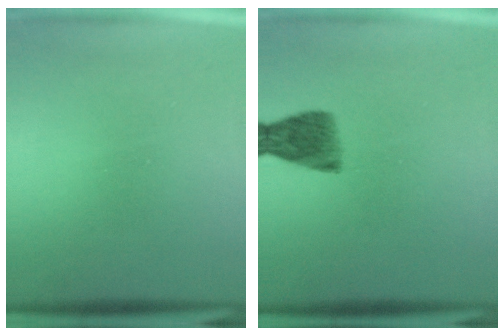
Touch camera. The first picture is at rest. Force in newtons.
{"total": 4.7}